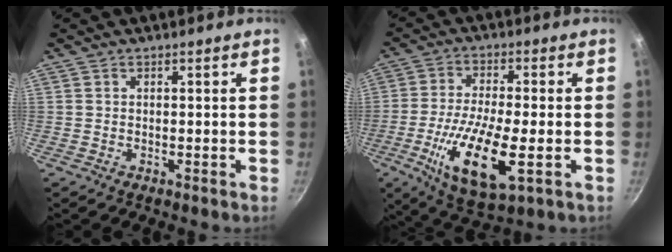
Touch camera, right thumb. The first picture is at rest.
{"total": 15.6, "force": [-4.0, 5.3, 14.1], "torque": [-0.271, -0.004, -0.073]}